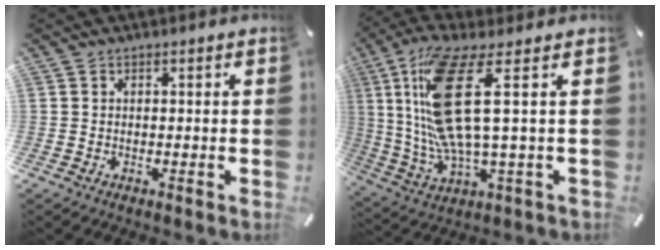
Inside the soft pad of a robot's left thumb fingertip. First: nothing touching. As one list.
[{"total": 19.4, "force": [4.7, 5.0, 18.2], "torque": [-0.394, -0.021, 0.063]}]